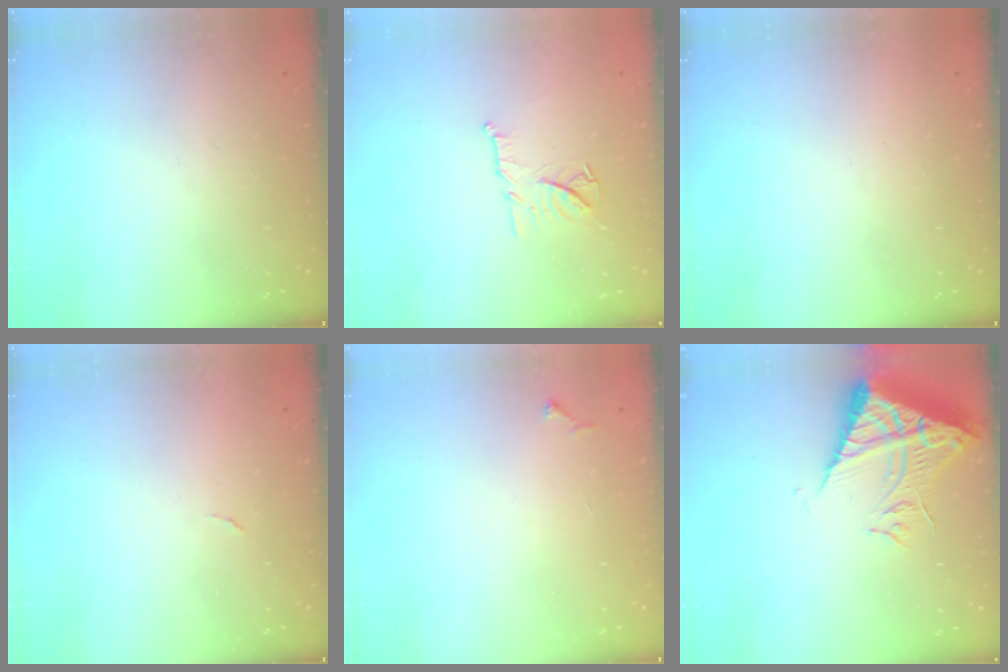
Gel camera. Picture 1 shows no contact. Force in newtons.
{"total": 11.0, "press": 11.0, "slide": 0.1}
{"total": 1.5, "press": 1.5, "slide": 0.1}
{"total": 3.8, "press": 3.8, "slide": 0.2}
{"total": 4.5, "press": 4.5, "slide": 0.6}
{"total": 11.6, "press": 11.5, "slide": 1.1}